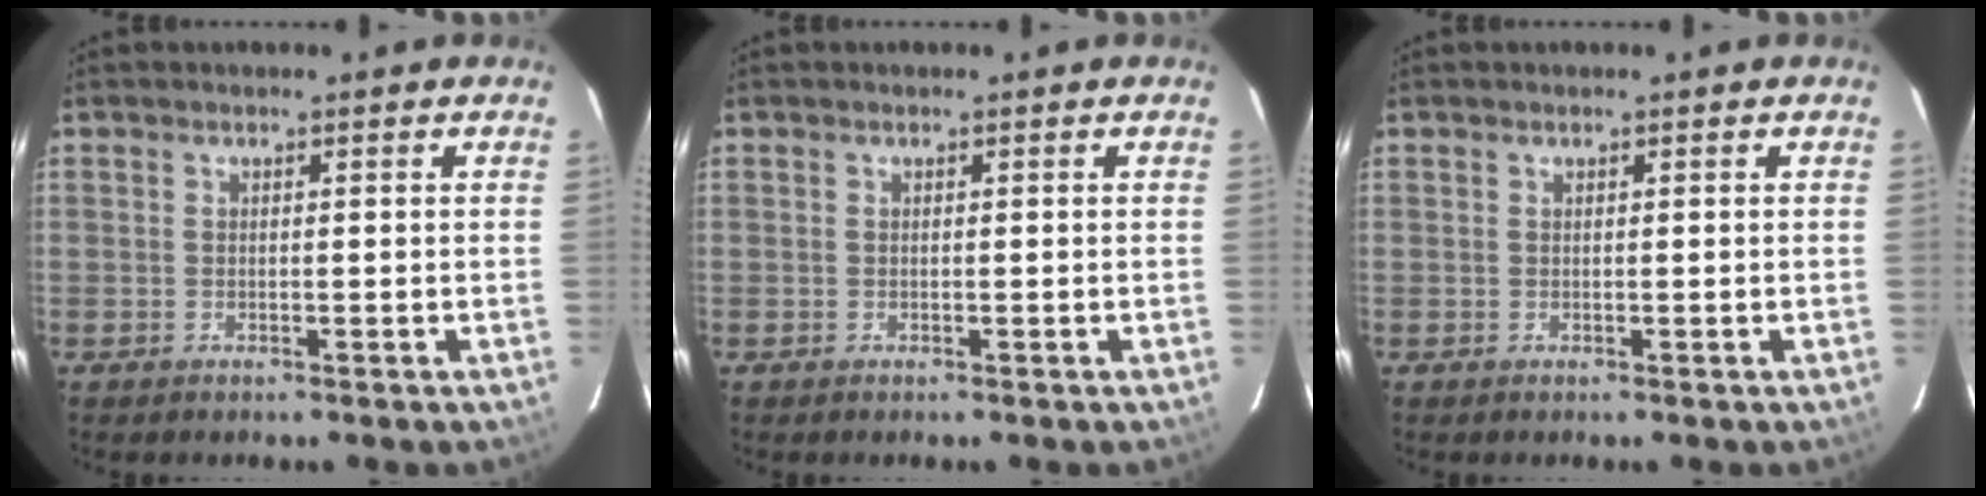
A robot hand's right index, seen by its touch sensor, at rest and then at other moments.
{"total": 0.0}
{"total": 0.0}